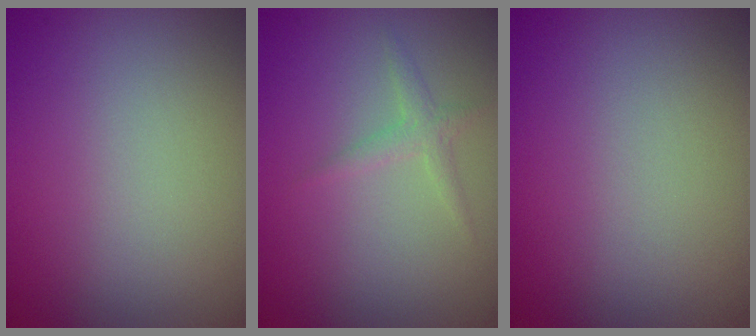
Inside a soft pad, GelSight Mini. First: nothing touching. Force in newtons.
{"total": 1.4, "press": 1.4, "slide": 0.0}
{"total": 0.0}